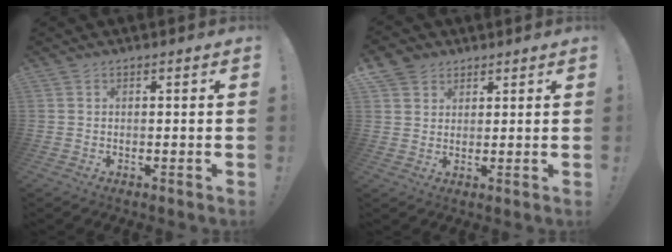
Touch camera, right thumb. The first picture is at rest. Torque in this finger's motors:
{"motor_torque": [0.25, 0.65, 0.80, 0.59, 0.26]}